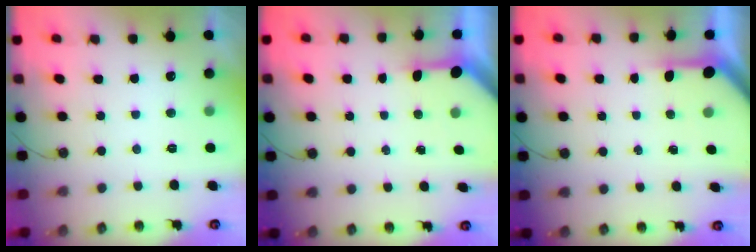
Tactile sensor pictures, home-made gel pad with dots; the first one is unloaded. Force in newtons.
{"total": 3.1, "press": 3.1, "slide": 0.2}
{"total": 3.8, "press": 3.8, "slide": 0.3}